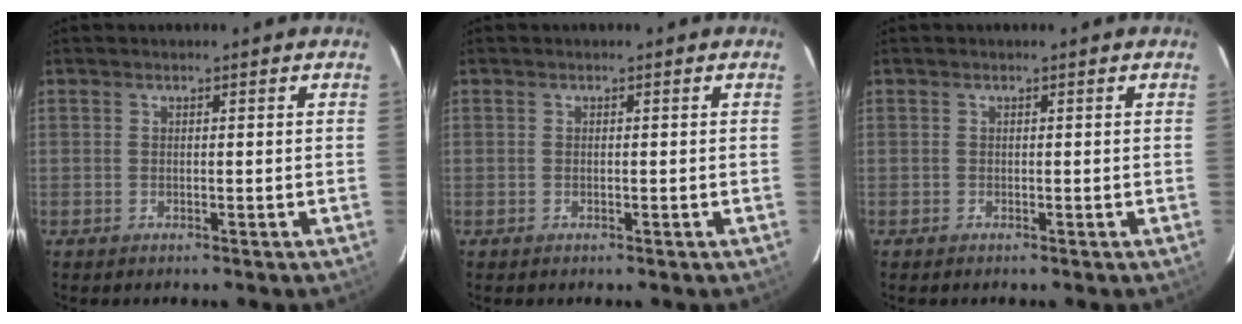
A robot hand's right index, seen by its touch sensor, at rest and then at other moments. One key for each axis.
{"total": 0.0}
{"total": 0.0}